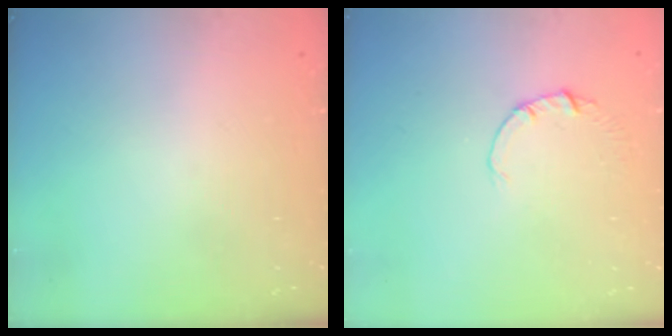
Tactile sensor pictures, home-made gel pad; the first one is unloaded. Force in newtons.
{"total": 0.5, "press": 0.5, "slide": 0.1}